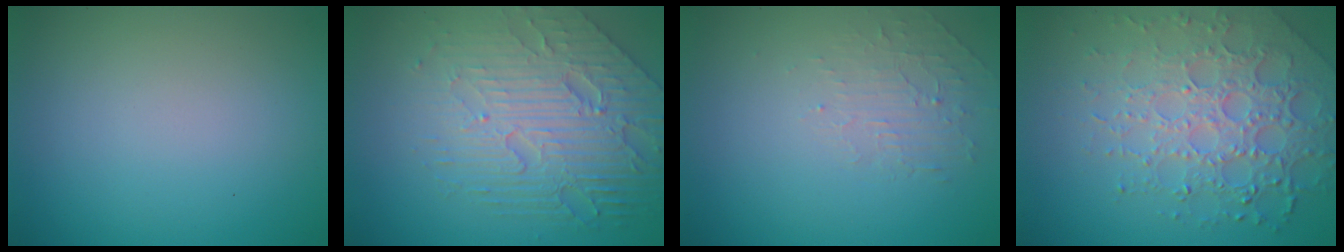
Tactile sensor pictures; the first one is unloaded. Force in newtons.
{"total": 7.8, "press": 5.4, "slide": 5.6}
{"total": 1.8, "press": 0.5, "slide": 1.7}
{"total": 7.0, "press": 5.1, "slide": 4.7}